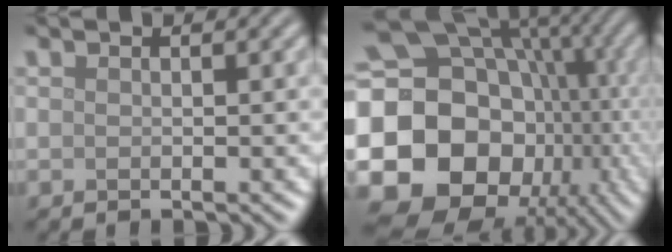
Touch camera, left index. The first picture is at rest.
{"total": 22.5, "force": [-3.9, 18.7, 12.0], "torque": [-0.205, 0.017, -0.096]}